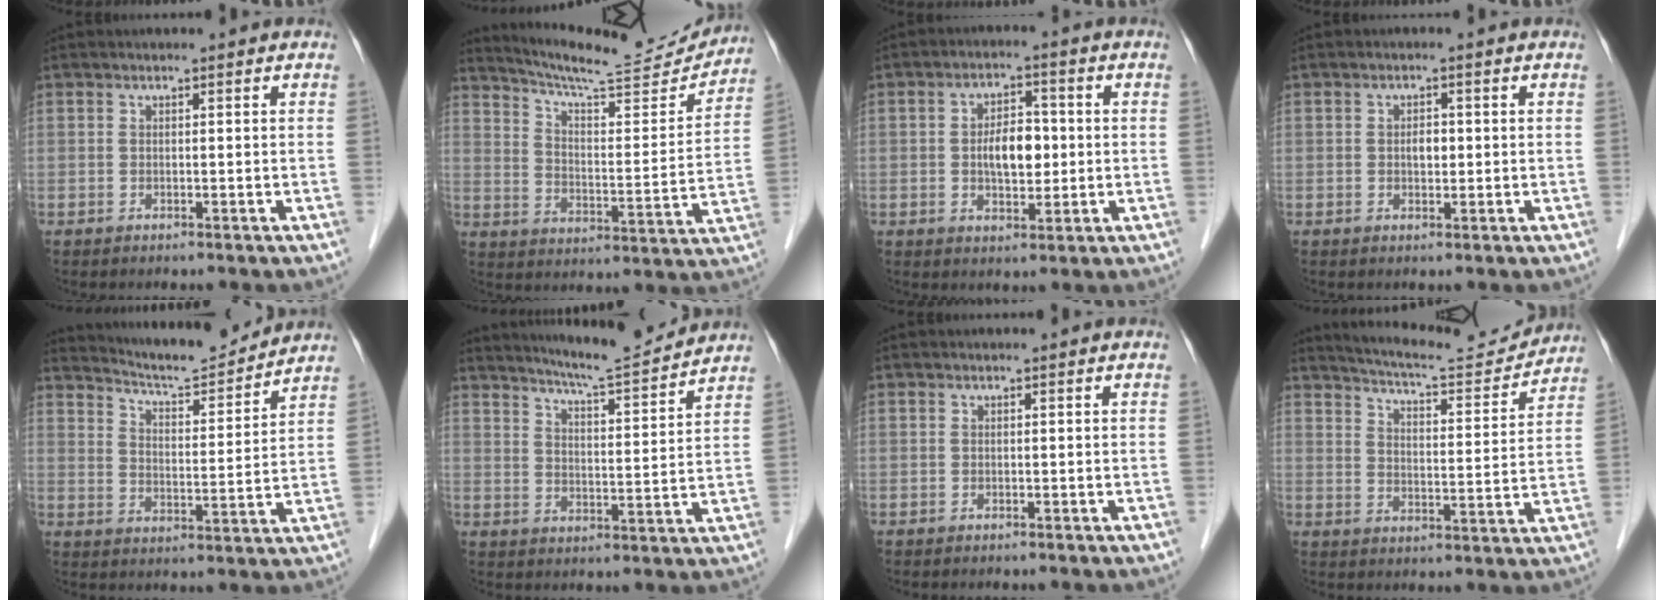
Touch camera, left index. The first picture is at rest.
{"total": 18.2, "force": [17.3, 1.3, 5.4], "torque": [-0.091, -0.042, 0.242]}
{"total": 6.0, "force": [-0.2, 3.1, 5.2], "torque": [-0.092, 0.005, -0.003]}
{"total": 1.8, "force": [-0.1, 1.1, 1.4], "torque": [-0.023, -0.002, -0.002]}
{"total": 11.8, "force": [11.5, 0.3, 2.6], "torque": [-0.049, -0.004, 0.174]}
{"total": 11.8, "force": [11.2, -0.4, 3.8], "torque": [-0.065, -0.006, 0.162]}
{"total": 0.0}
{"total": 13.2, "force": [12.8, 1.1, 3.1], "torque": [-0.053, -0.009, 0.177]}